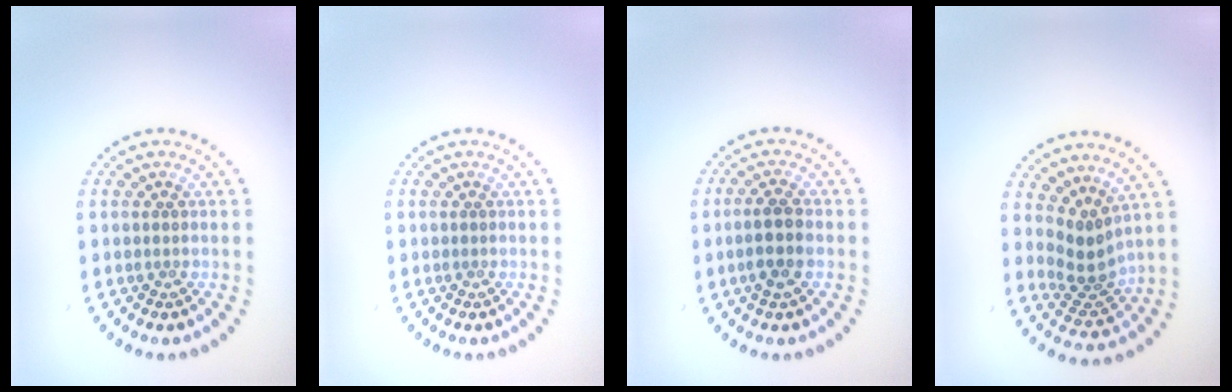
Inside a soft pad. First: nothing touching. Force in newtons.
{"total": 0.0}
{"total": 2.6, "press": 2.4, "slide": 0.9}
{"total": 3.0, "press": 2.2, "slide": 2.0}